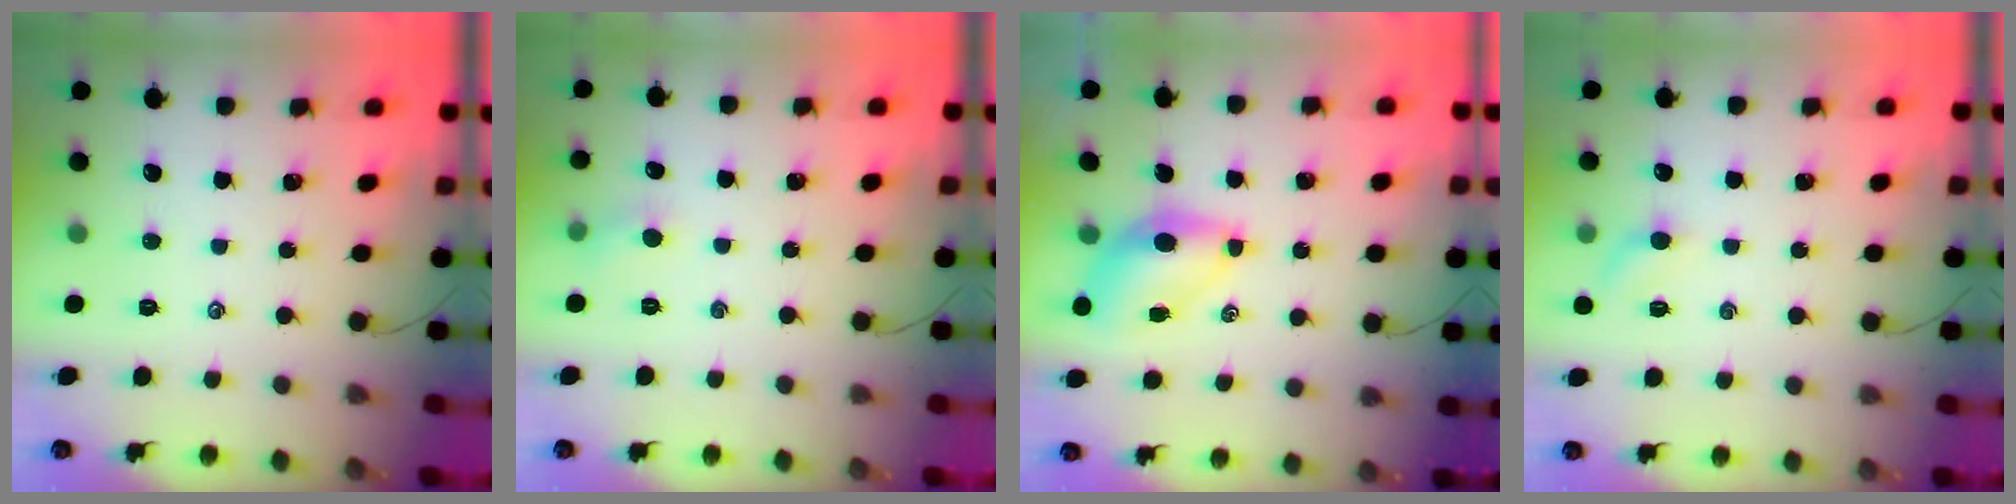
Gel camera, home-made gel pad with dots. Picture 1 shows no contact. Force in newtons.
{"total": 3.7, "press": 3.5, "slide": 1.3}
{"total": 6.8, "press": 6.7, "slide": 1.2}
{"total": 5.5, "press": 5.3, "slide": 1.3}